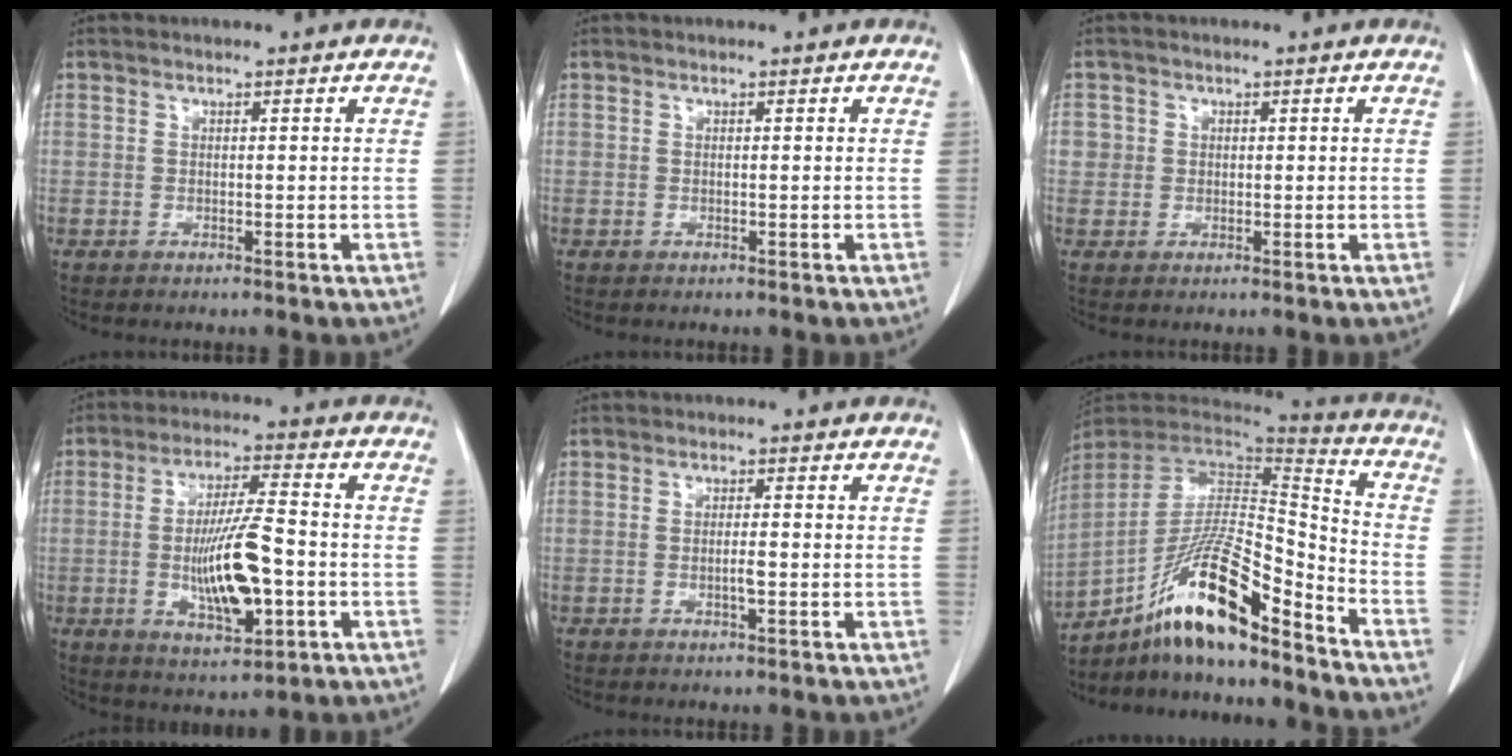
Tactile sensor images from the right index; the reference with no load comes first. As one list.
[{"total": 0.0}, {"total": 2.2, "force": [0.4, 2.1, 0.1], "torque": [0.014, 0.003, 0.003]}, {"total": 11.9, "force": [-2.2, 2.6, 11.4], "torque": [-0.211, -0.005, -0.033]}, {"total": 1.8, "force": [-0.4, 0.2, 1.8], "torque": [-0.034, -0.001, -0.008]}, {"total": 18.8, "force": [-13.0, 2.4, 13.3], "torque": [-0.257, -0.002, -0.231]}]